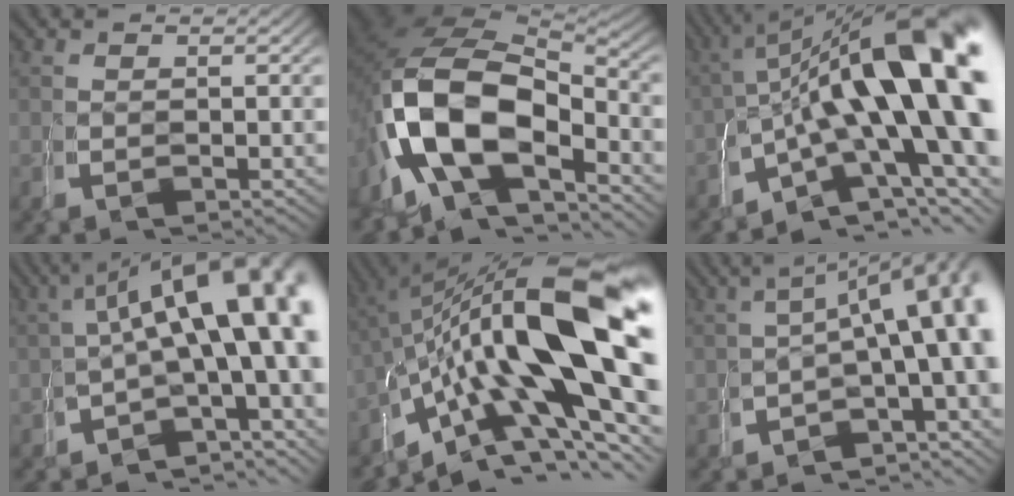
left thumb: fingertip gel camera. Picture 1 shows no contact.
{"total": 16.9, "force": [-1.6, 11.2, 12.6], "torque": [-0.272, -0.048, -0.007]}
{"total": 19.2, "force": [-0.9, 11.5, 15.3], "torque": [-0.221, -0.050, 0.006]}
{"total": 15.5, "force": [0.9, 9.2, 12.5], "torque": [-0.142, -0.007, 0.003]}
{"total": 23.2, "force": [0.8, 13.0, 19.2], "torque": [-0.284, -0.023, 0.015]}
{"total": 11.6, "force": [0.1, 7.0, 9.2], "torque": [-0.096, -0.008, -0.008]}